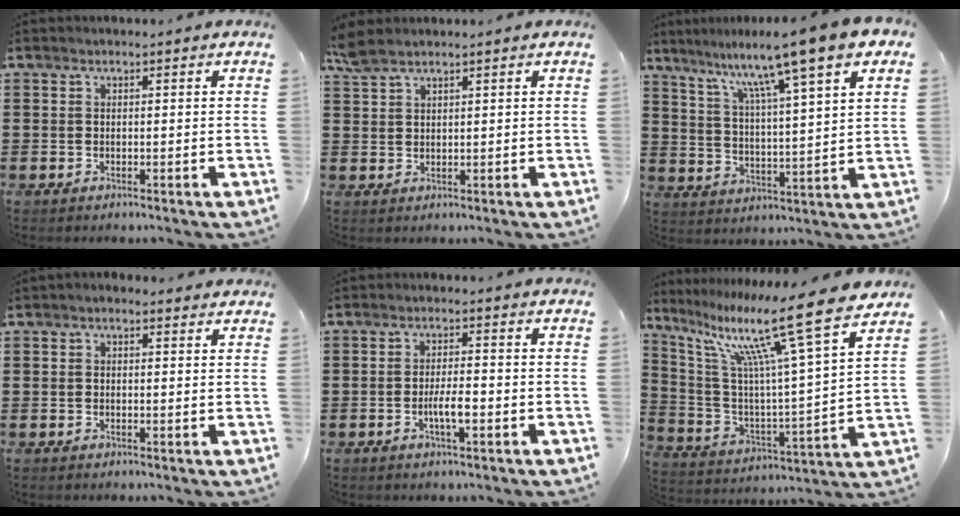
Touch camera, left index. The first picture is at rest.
{"total": 2.7, "force": [2.2, 0.8, 1.4], "torque": [-0.034, 0.003, 0.041]}
{"total": 10.4, "force": [8.2, -0.7, 6.3], "torque": [-0.137, -0.054, 0.126]}
{"total": 0.9, "force": [0.3, 0.6, 0.6], "torque": [-0.013, 0.007, 0.005]}
{"total": 3.9, "force": [-1.1, 0.9, 3.7], "torque": [-0.070, 0.000, -0.021]}
{"total": 15.8, "force": [11.4, 0.8, 10.9], "torque": [-0.220, -0.076, 0.177]}